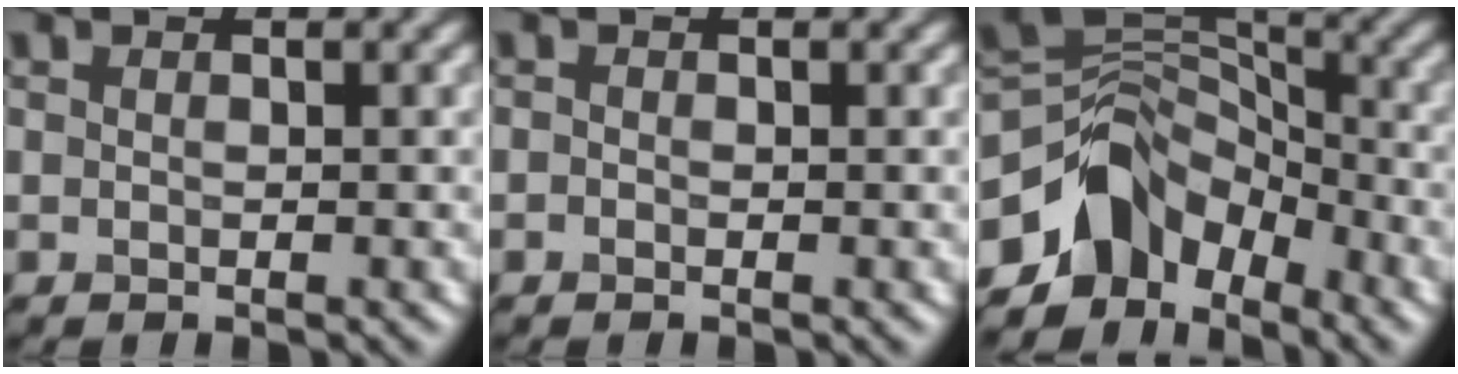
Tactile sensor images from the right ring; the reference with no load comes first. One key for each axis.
{"total": 0.0}
{"total": 7.2, "fx": -4.4, "fy": 4.9, "fz": 2.9, "tx": -0.030, "ty": 0.003, "tz": -0.091}